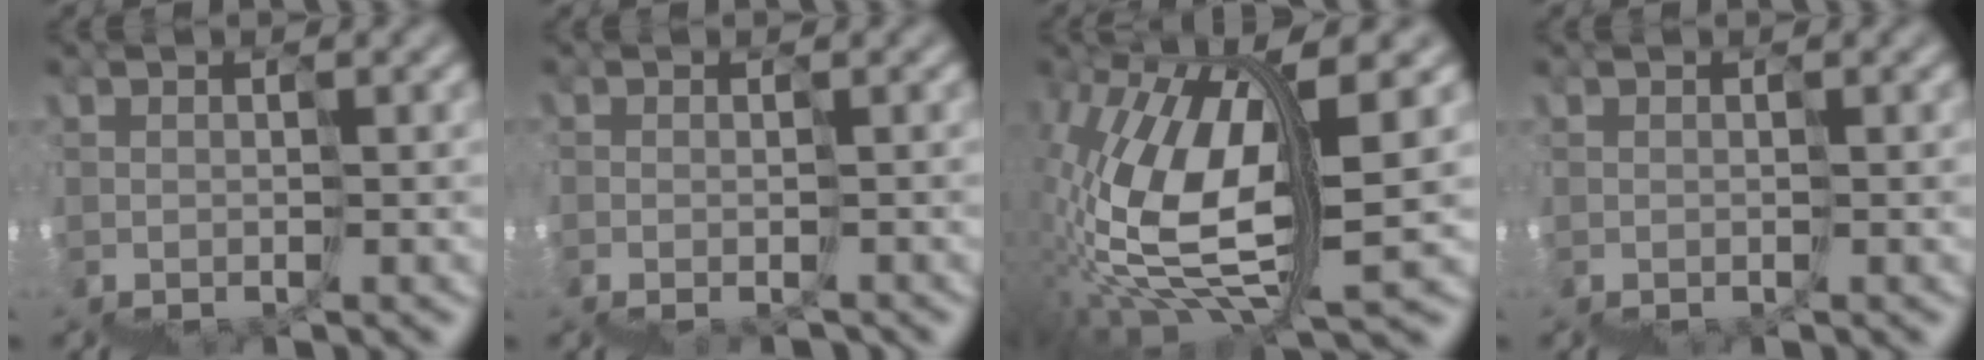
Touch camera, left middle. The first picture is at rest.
{"total": 3.7, "force": [-1.7, 1.4, 3.0], "torque": [-0.037, -0.016, -0.015]}
{"total": 7.7, "force": [2.0, 2.9, 6.8], "torque": [-0.169, 0.010, 0.035]}
{"total": 0.0}